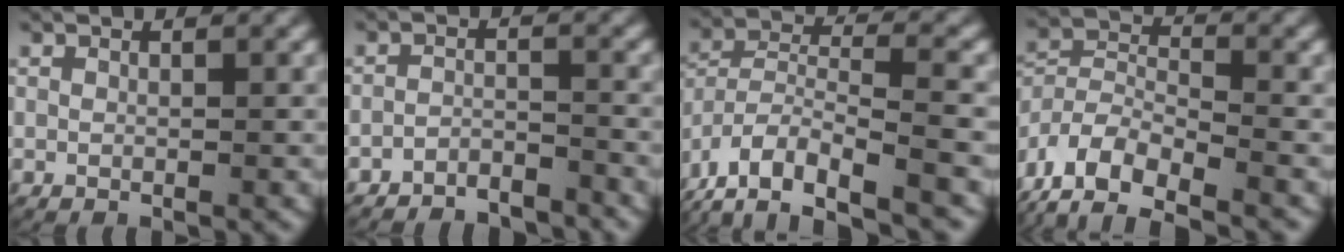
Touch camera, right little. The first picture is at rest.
{"total": 3.9, "force": [-3.8, 0.9, 0.5], "torque": [-0.009, -0.013, -0.066]}
{"total": 7.6, "force": [-3.8, 4.8, 4.5], "torque": [-0.106, -0.014, -0.060]}
{"total": 8.9, "force": [-4.3, 6.7, 4.0], "torque": [-0.098, -0.030, -0.074]}